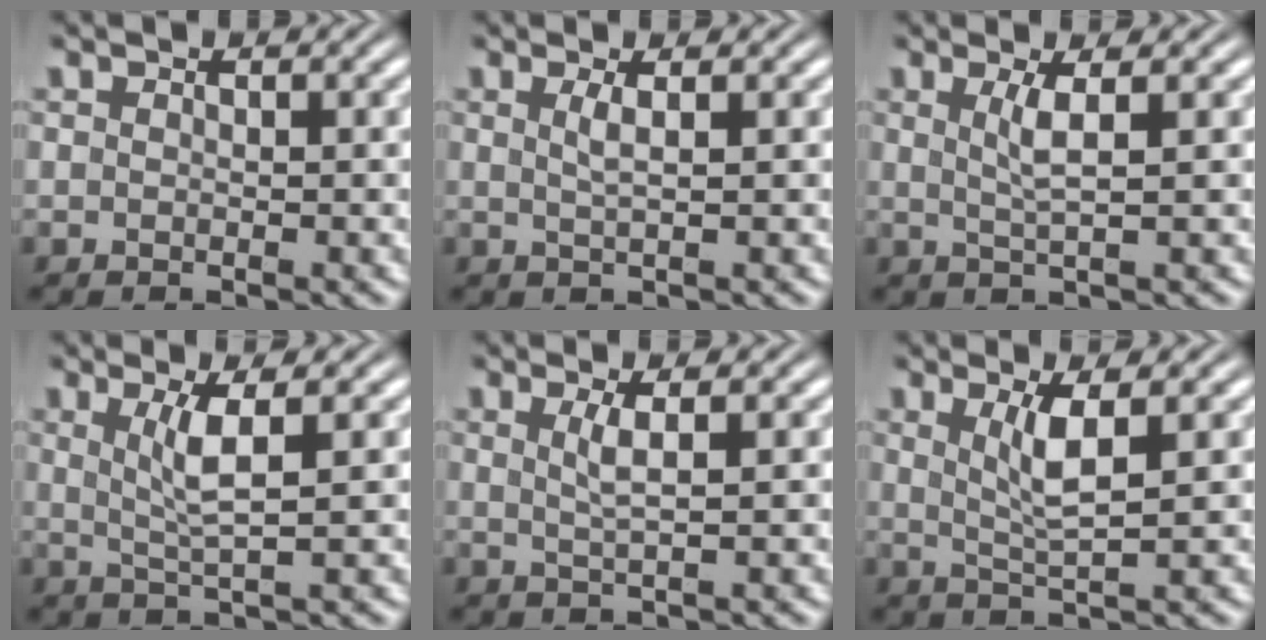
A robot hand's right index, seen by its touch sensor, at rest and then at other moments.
{"total": 1.2, "force": [0.1, -0.3, 1.2], "torque": [-0.029, -0.007, 0.008]}
{"total": 1.9, "force": [0.2, -0.4, 1.9], "torque": [-0.041, -0.005, 0.009]}
{"total": 2.7, "force": [0.4, -0.3, 2.7], "torque": [-0.056, -0.007, 0.014]}
{"total": 1.6, "force": [0.1, -0.4, 1.5], "torque": [-0.033, -0.006, 0.008]}
{"total": 2.8, "force": [0.6, -0.1, 2.7], "torque": [-0.058, -0.009, 0.019]}